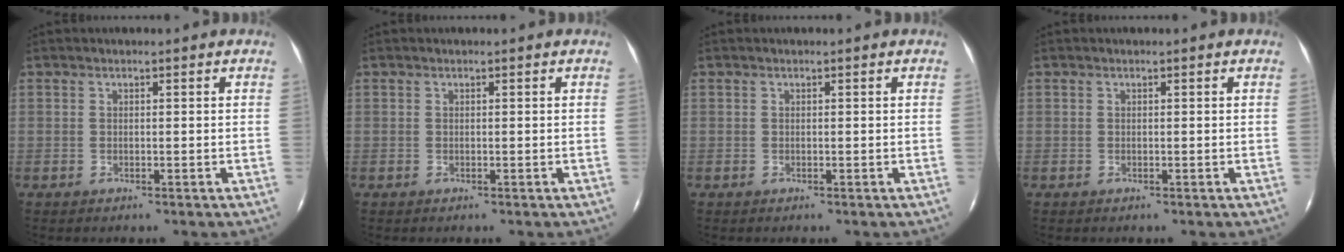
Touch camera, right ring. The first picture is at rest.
{"total": 0.0}
{"total": 0.0}
{"total": 0.0}